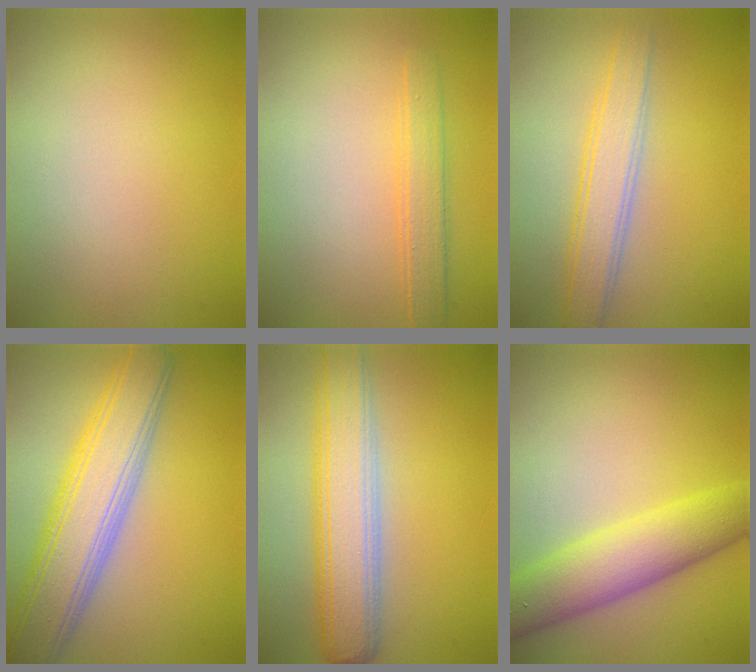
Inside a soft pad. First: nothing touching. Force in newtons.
{"total": 2.3, "press": 2.3, "slide": 0.2}
{"total": 3.6, "press": 3.6, "slide": 0.1}
{"total": 7.8, "press": 7.7, "slide": 0.4}
{"total": 6.1, "press": 6.1, "slide": 0.1}
{"total": 6.3, "press": 6.3, "slide": 0.3}